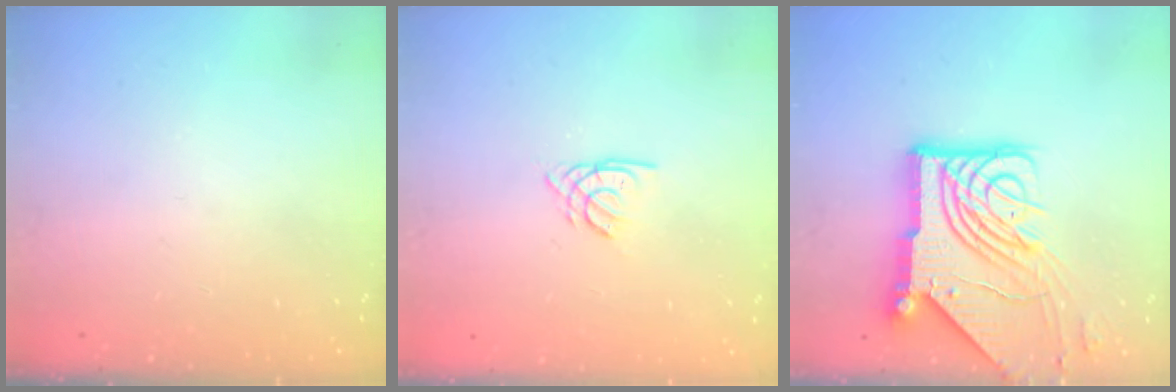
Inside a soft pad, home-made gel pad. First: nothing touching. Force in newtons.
{"total": 1.8, "press": 1.8, "slide": 0.3}
{"total": 19.9, "press": 19.8, "slide": 2.6}